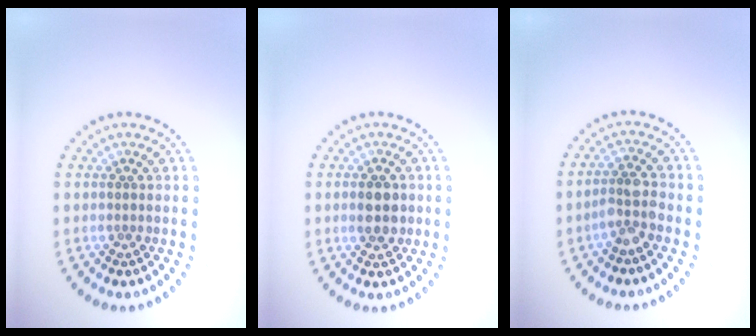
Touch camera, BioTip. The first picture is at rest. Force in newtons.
{"total": 3.0, "press": 3.0, "slide": 0.1}
{"total": 2.5, "press": 2.1, "slide": 1.3}